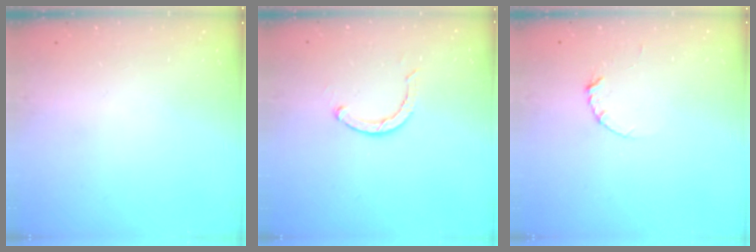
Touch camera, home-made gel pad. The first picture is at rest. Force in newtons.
{"total": 2.6, "press": 2.5, "slide": 0.4}
{"total": 3.5, "press": 3.5, "slide": 0.4}